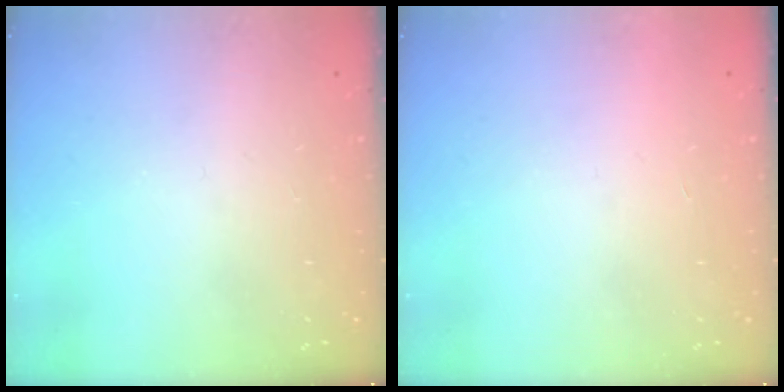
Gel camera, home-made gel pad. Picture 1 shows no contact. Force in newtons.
{"total": 1.7, "press": 1.7, "slide": 0.1}